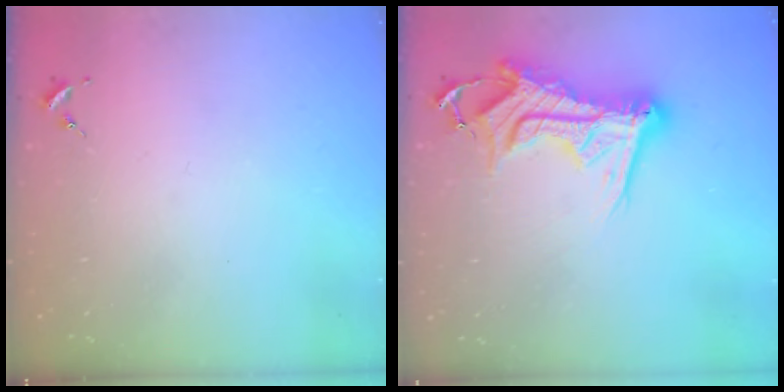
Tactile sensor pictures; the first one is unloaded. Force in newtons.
{"total": 17.5, "press": 17.4, "slide": 1.8}